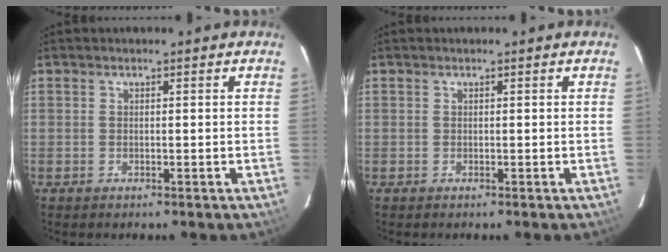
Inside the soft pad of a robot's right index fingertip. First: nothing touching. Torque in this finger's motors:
{"motor_torque": [0.04, 0.04, 0.00, 0.00]}